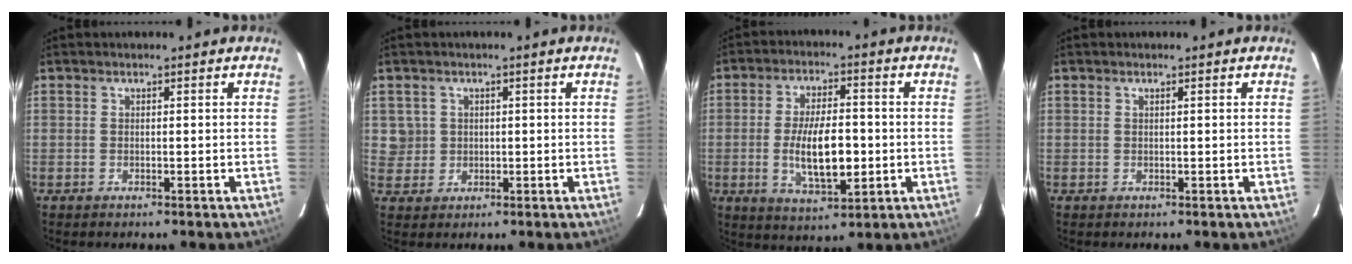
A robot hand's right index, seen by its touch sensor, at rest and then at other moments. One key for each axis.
{"total": 3.6, "fx": 0.8, "fy": 3.5, "fz": 0.1, "tx": 0.012, "ty": 0.017, "tz": 0.019}
{"total": 11.2, "fx": -1.8, "fy": 4.4, "fz": 10.1, "tx": -0.190, "ty": -0.009, "tz": -0.025}
{"total": 0.0}